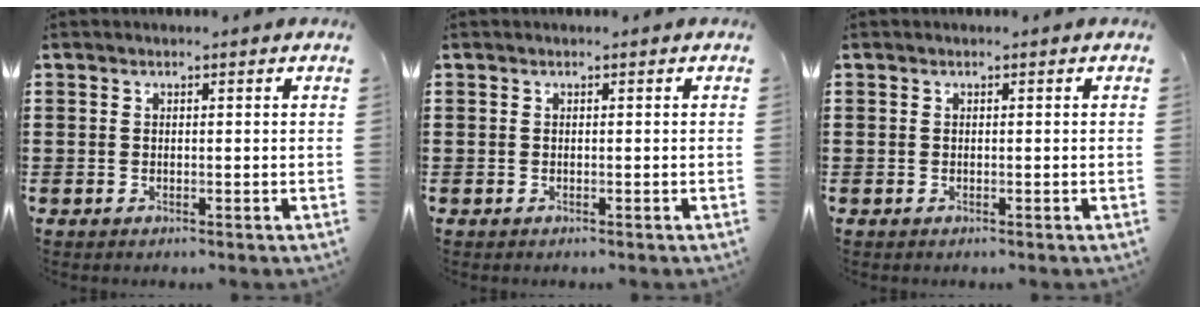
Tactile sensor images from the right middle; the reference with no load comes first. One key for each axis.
{"total": 0.0}
{"total": 0.0}